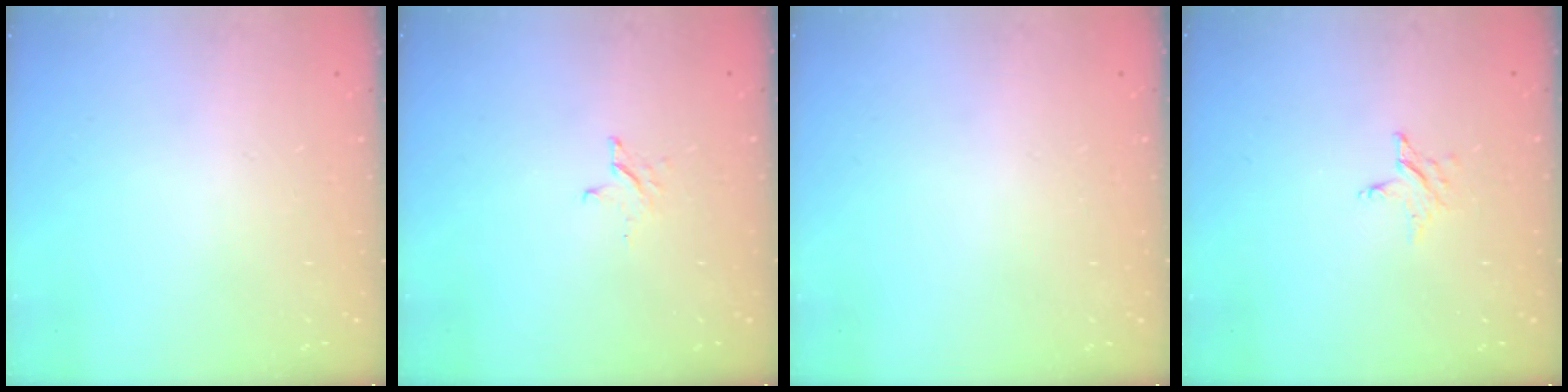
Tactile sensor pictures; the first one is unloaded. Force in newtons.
{"total": 2.6, "press": 2.6, "slide": 0.3}
{"total": 0.0}
{"total": 3.0, "press": 3.0, "slide": 0.3}